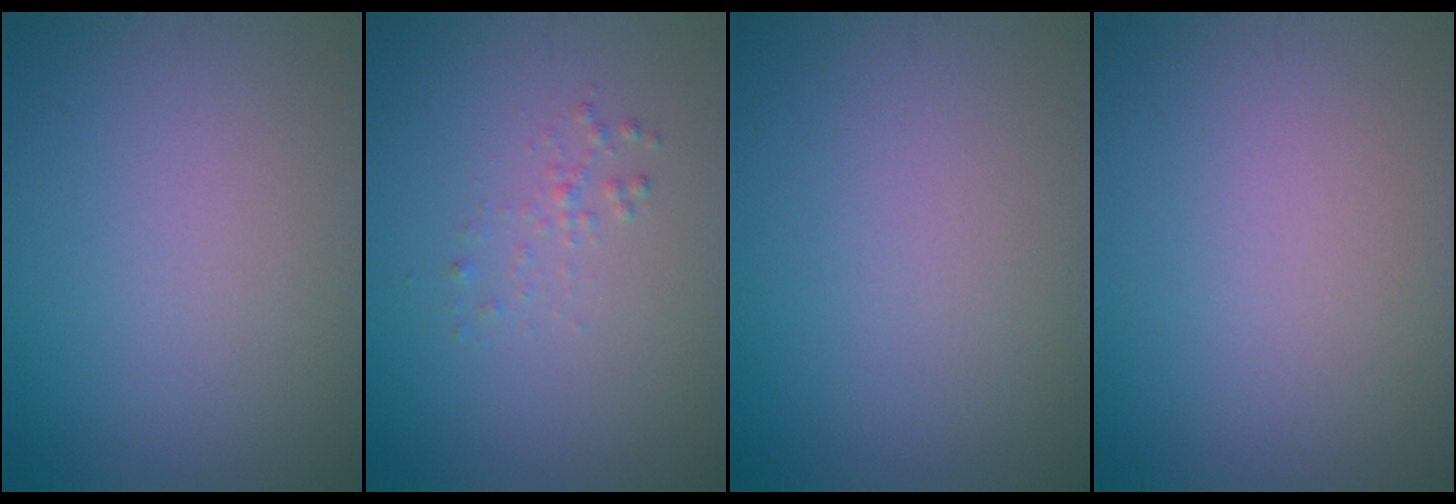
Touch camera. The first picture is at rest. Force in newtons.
{"total": 0.9, "press": 0.9, "slide": 0.0}
{"total": 0.0}
{"total": 0.0}